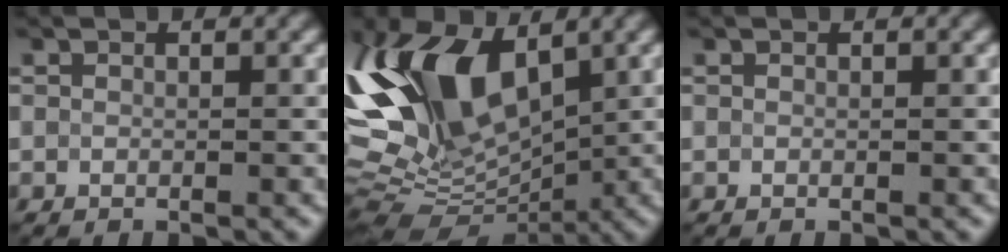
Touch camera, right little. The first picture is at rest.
{"total": 12.1, "force": [3.5, 5.8, 10.0], "torque": [-0.197, 0.018, 0.052]}
{"total": 0.0}